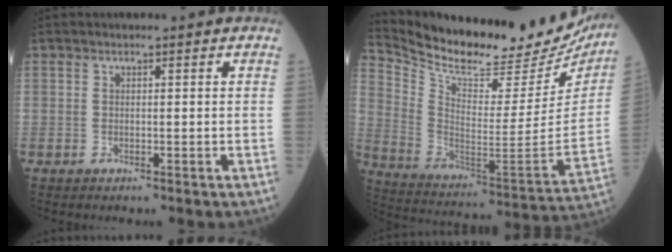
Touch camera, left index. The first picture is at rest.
{"total": 26.6, "force": [24.0, 6.7, 9.2], "torque": [-0.169, -0.063, 0.338]}